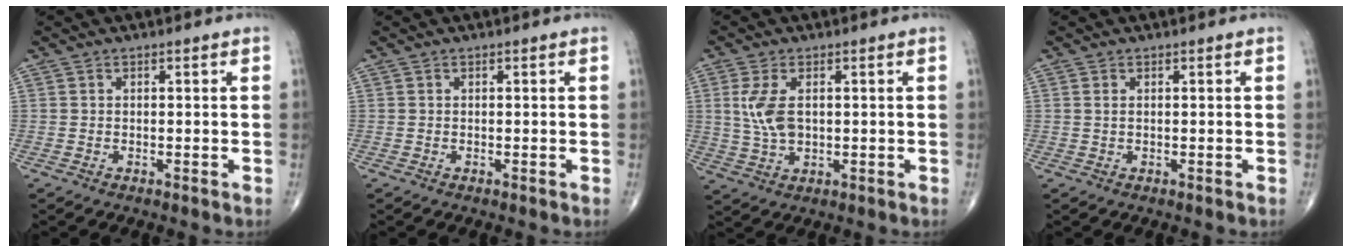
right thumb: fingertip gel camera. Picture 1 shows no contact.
{"total": 0.0}
{"total": 6.6, "force": [1.2, 3.7, 5.4], "torque": [-0.115, -0.003, 0.026]}
{"total": 0.7, "force": [0.2, 0.3, 0.6], "torque": [-0.013, 0.006, 0.006]}